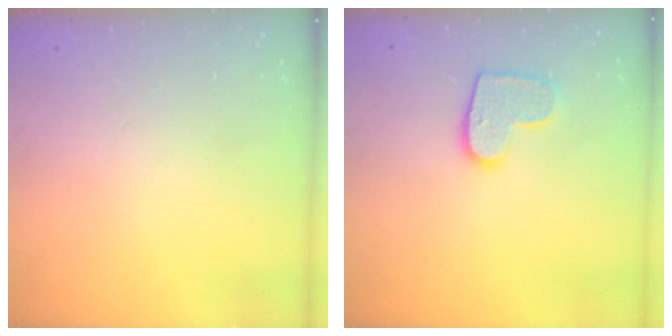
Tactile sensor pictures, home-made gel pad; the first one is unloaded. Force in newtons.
{"total": 10.3, "press": 10.3, "slide": 0.4}